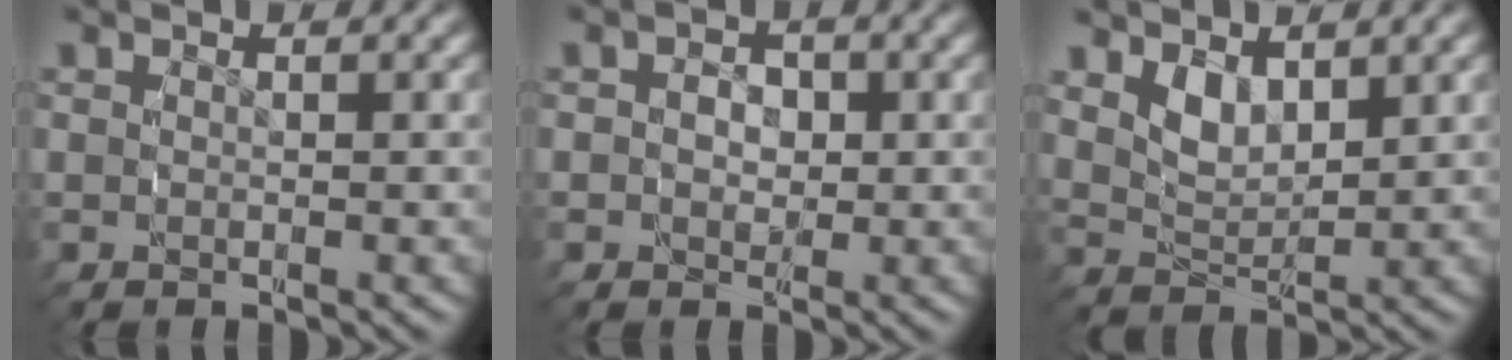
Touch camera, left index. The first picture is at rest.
{"total": 2.8, "force": [-0.4, 2.5, 1.3], "torque": [-0.033, -0.014, -0.005]}
{"total": 3.3, "force": [1.5, 2.0, 2.1], "torque": [-0.049, -0.010, 0.026]}